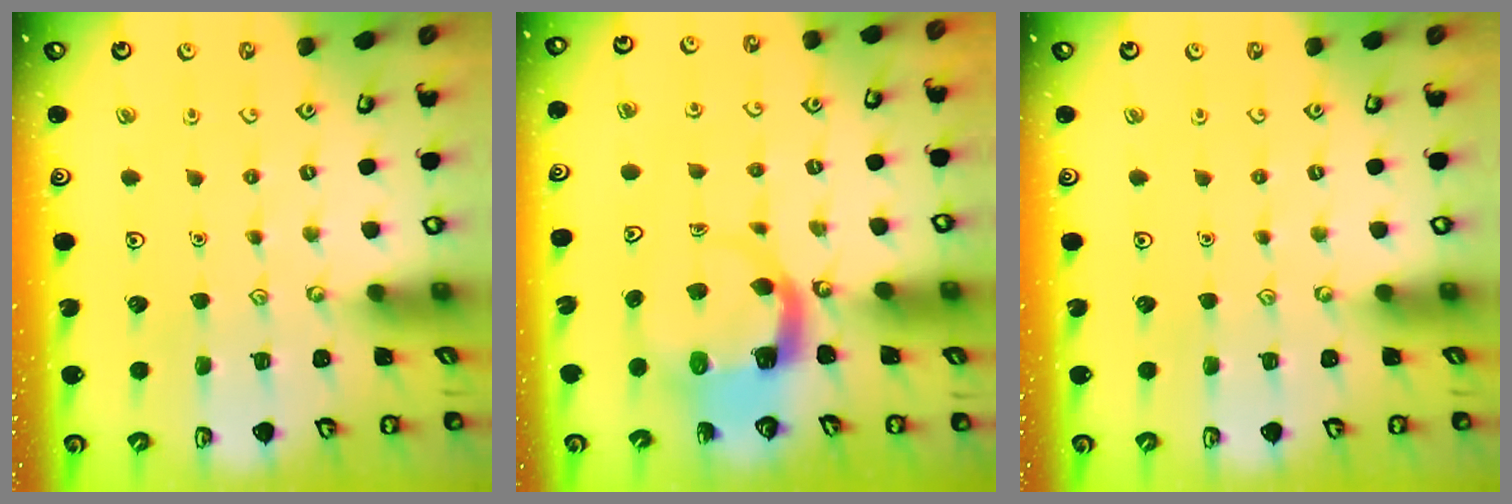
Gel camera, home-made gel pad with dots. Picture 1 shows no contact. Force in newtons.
{"total": 4.5, "press": 4.5, "slide": 0.6}
{"total": 0.0}